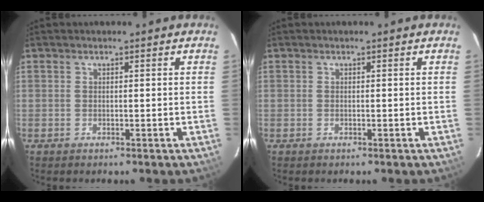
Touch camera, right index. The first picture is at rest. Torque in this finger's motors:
{"motor_torque": [0.00, 0.00, 0.00, 0.01]}